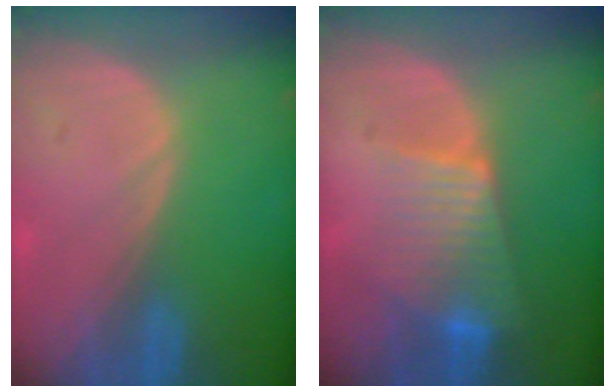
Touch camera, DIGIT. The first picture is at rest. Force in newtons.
{"total": 7.5, "press": 6.6, "slide": 3.6}